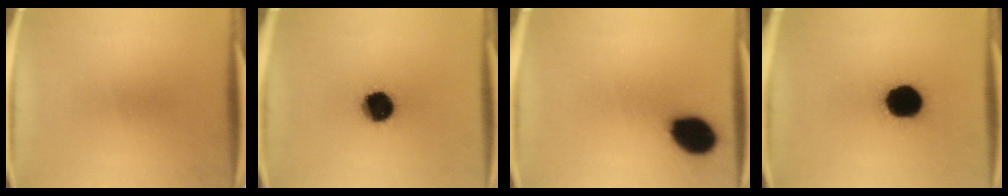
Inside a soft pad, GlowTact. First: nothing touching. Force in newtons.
{"total": 12.8}
{"total": 12.3}
{"total": 15.4}